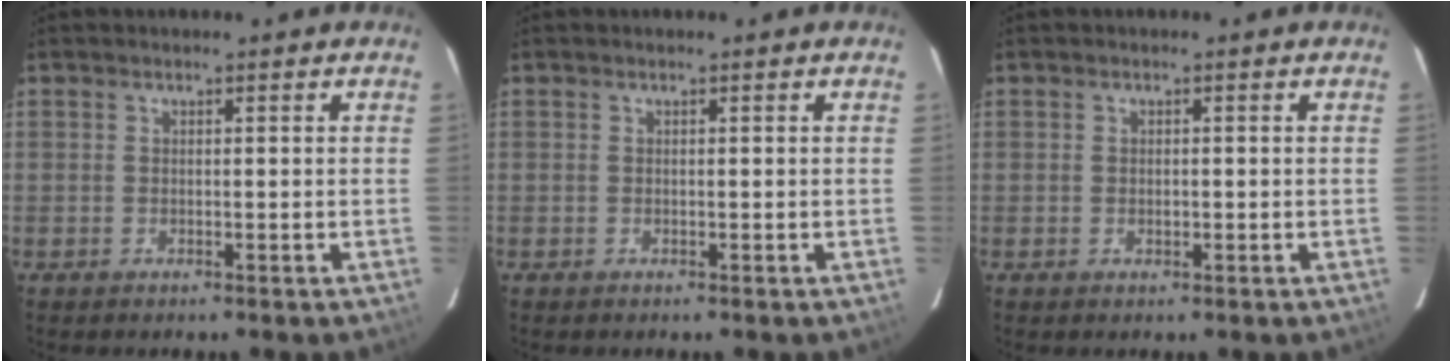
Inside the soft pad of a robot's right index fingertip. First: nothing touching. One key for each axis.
{"total": 0.0}
{"total": 0.9, "fx": -0.1, "fy": 0.7, "fz": 0.6, "tx": -0.009, "ty": 0.003, "tz": 0.001}